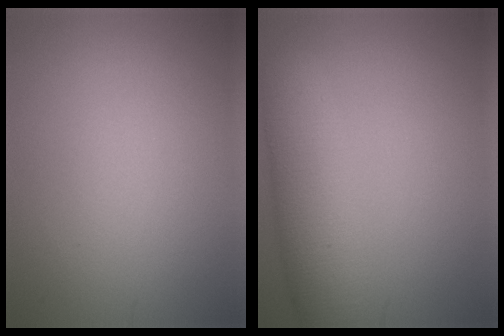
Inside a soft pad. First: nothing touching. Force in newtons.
{"total": 6.3, "press": 6.3, "slide": 0.4}